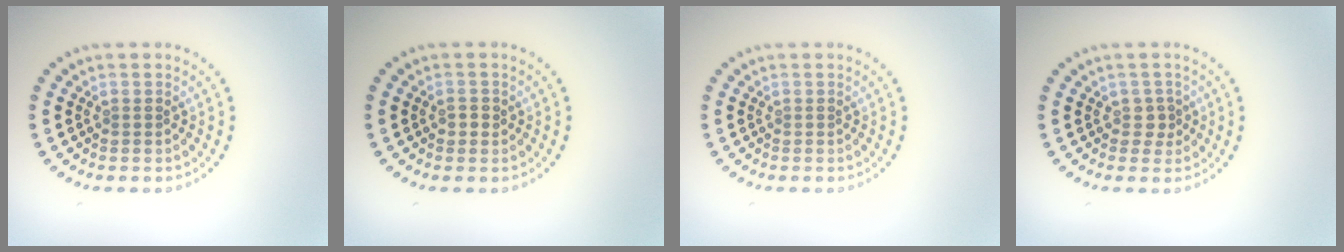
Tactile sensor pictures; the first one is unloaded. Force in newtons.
{"total": 0.9, "press": 0.9, "slide": 0.1}
{"total": 0.0}
{"total": 1.2, "press": 1.0, "slide": 0.7}